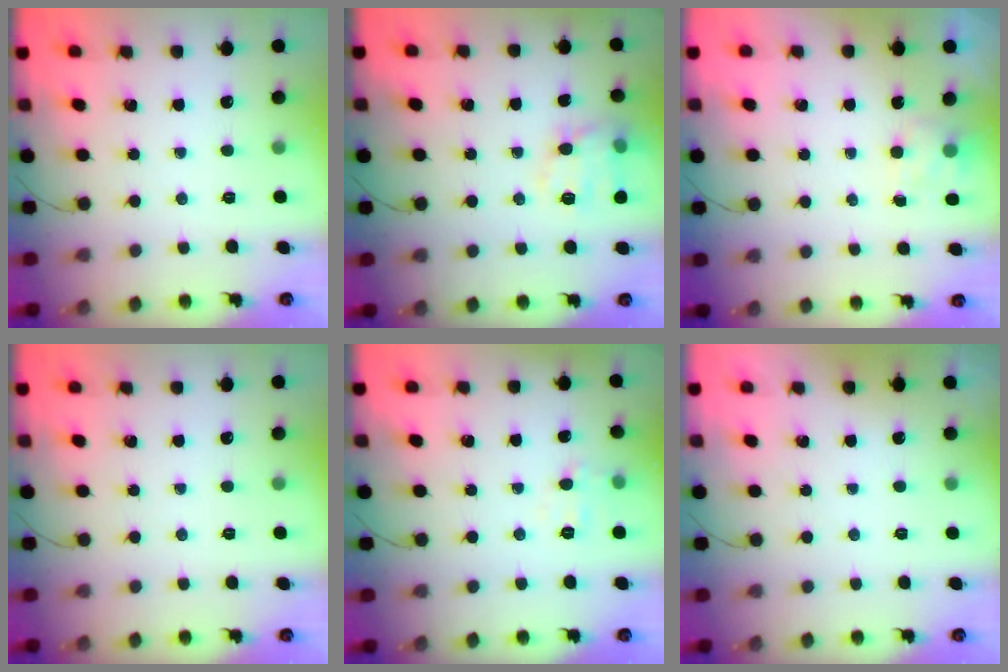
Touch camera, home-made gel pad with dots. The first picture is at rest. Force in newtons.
{"total": 12.4, "press": 12.4, "slide": 0.3}
{"total": 3.7, "press": 3.5, "slide": 1.2}
{"total": 0.0}
{"total": 5.0, "press": 4.9, "slide": 1.1}
{"total": 1.8, "press": 1.8, "slide": 0.3}